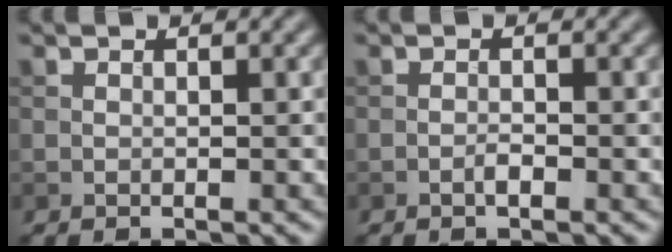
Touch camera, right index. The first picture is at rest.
{"total": 0.9, "force": [-0.5, 0.2, 0.7], "torque": [-0.013, 0.001, -0.011]}